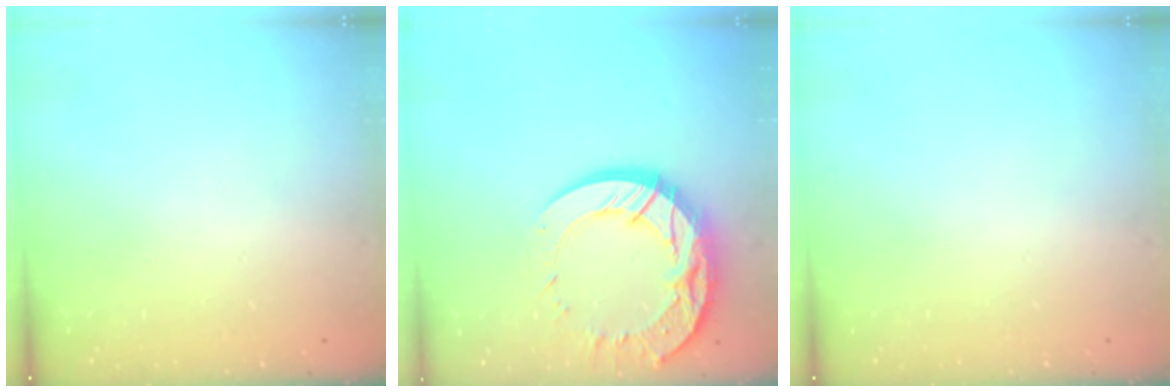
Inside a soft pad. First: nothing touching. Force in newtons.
{"total": 20.2, "press": 20.1, "slide": 1.8}
{"total": 0.0}